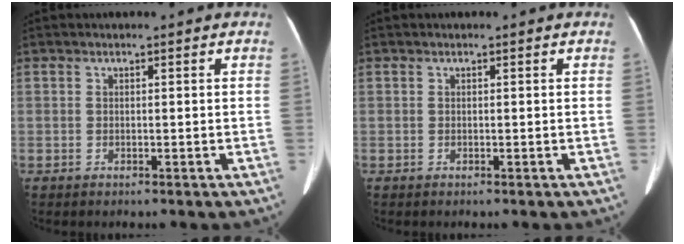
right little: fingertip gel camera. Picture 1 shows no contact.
{"total": 0.0}